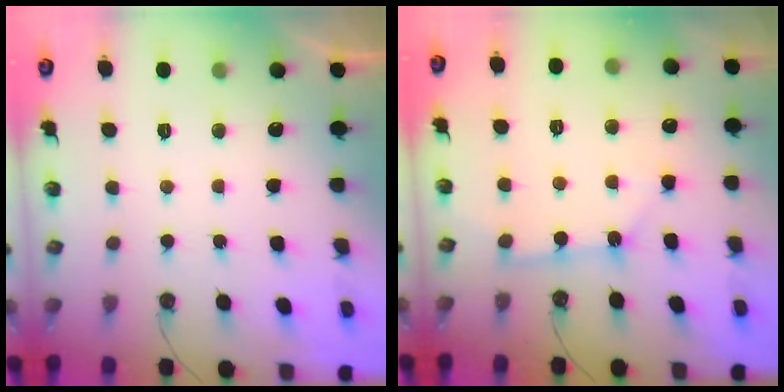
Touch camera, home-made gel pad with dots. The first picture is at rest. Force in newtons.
{"total": 3.0, "press": 3.0, "slide": 0.2}